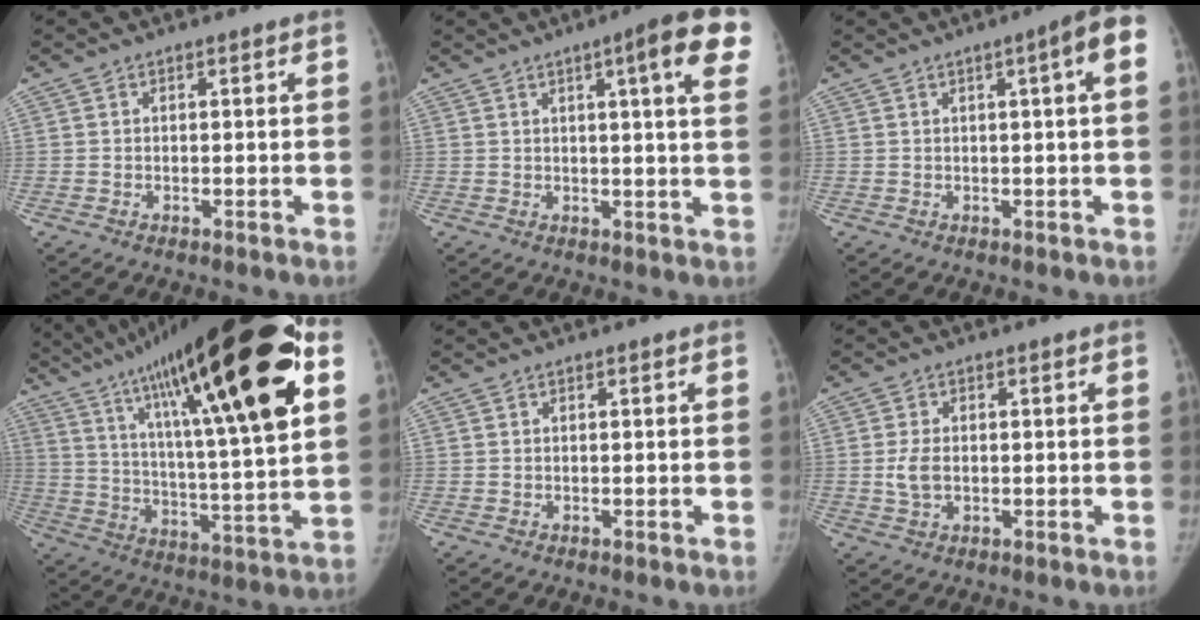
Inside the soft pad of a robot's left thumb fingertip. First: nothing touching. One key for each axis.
{"total": 11.2, "fx": 5.1, "fy": 1.2, "fz": 9.9, "tx": -0.114, "ty": -0.011, "tz": 0.050}
{"total": 5.8, "fx": 1.4, "fy": 0.3, "fz": 5.6, "tx": -0.074, "ty": 0.013, "tz": 0.014}
{"total": 34.7, "fx": 17.7, "fy": 6.2, "fz": 29.2, "tx": -0.432, "ty": -0.014, "tz": 0.293}
{"total": 0.0}
{"total": 3.9, "fx": -0.1, "fy": 2.6, "fz": 2.8, "tx": -0.057, "ty": 0.001, "tz": 0.001}